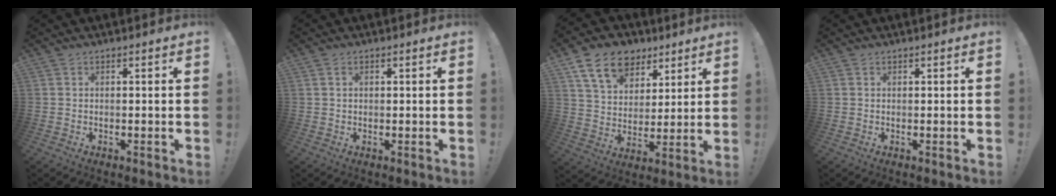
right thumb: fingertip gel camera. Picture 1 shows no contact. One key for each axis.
{"total": 1.2, "fx": 0.5, "fy": 0.9, "fz": 0.6, "tx": -0.009, "ty": 0.002, "tz": 0.007}
{"total": 15.4, "fx": 8.6, "fy": 10.6, "fz": 7.1, "tx": -0.110, "ty": -0.040, "tz": 0.161}
{"total": 0.0}